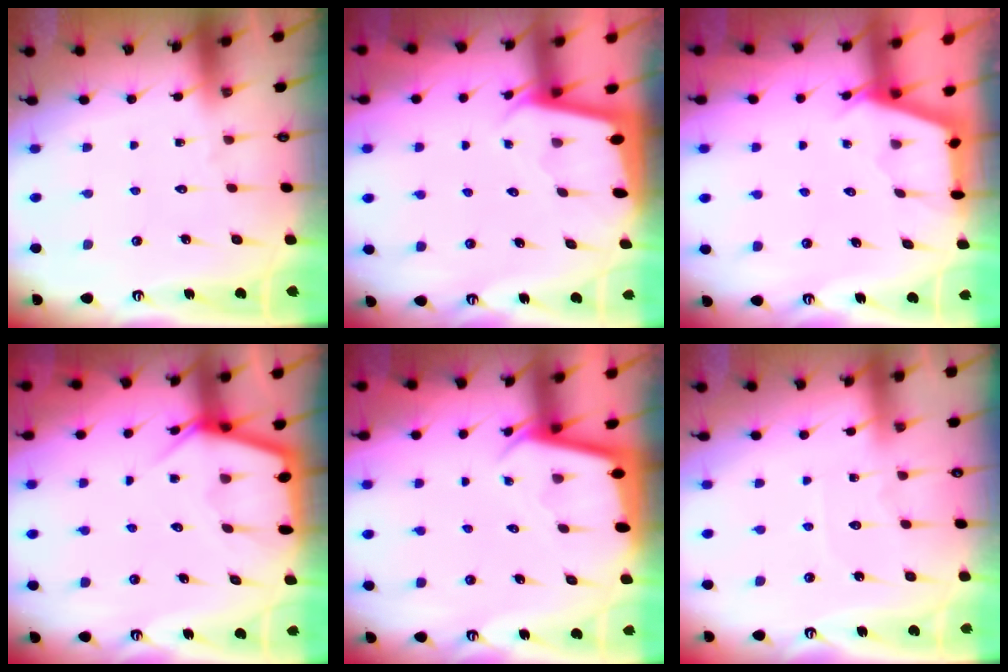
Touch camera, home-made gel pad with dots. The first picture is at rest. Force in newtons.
{"total": 1.8, "press": 1.8, "slide": 0.1}
{"total": 2.7, "press": 2.7, "slide": 0.4}
{"total": 4.5, "press": 4.5, "slide": 0.4}
{"total": 2.3, "press": 2.3, "slide": 0.1}
{"total": 3.6, "press": 3.5, "slide": 0.4}